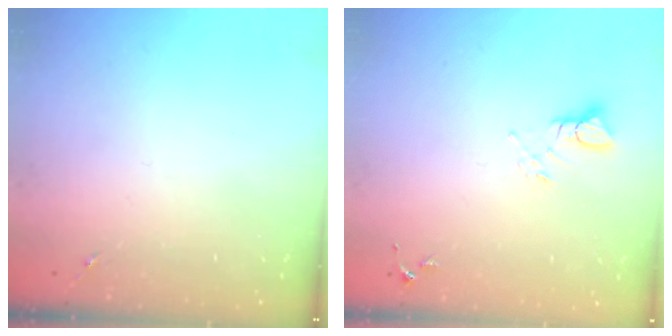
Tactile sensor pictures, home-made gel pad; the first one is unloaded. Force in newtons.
{"total": 3.9, "press": 3.9, "slide": 0.4}